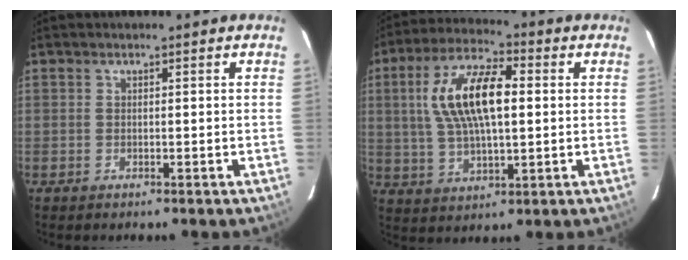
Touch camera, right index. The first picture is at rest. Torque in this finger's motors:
{"motor_torque": [0.66, 0.23, 0.92, 0.21]}